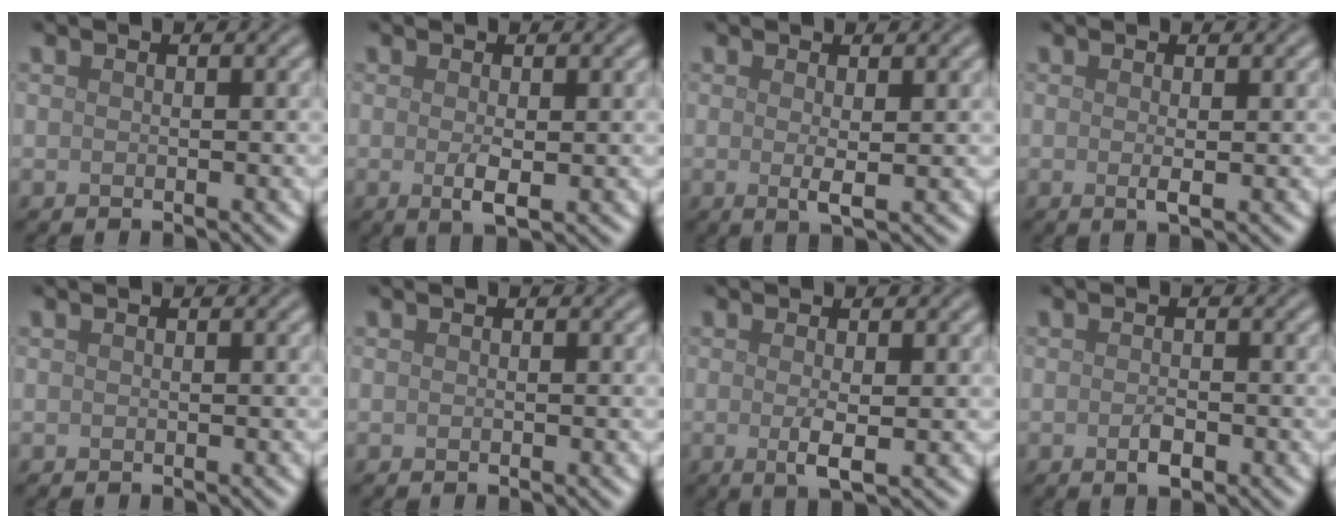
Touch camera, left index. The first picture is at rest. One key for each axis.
{"total": 1.9, "fx": -0.1, "fy": 0.5, "fz": 1.9, "tx": -0.034, "ty": -0.005, "tz": 0.000}
{"total": 1.8, "fx": 0.2, "fy": 0.3, "fz": 1.8, "tx": -0.033, "ty": -0.006, "tz": 0.002}
{"total": 1.2, "fx": 0.0, "fy": 0.2, "fz": 1.2, "tx": -0.022, "ty": -0.002, "tz": -0.002}
{"total": 0.0}
{"total": 0.0}
{"total": 2.4, "fx": -0.2, "fy": 0.4, "fz": 2.3, "tx": -0.045, "ty": -0.006, "tz": -0.001}
{"total": 1.6, "fx": -0.6, "fy": 0.7, "fz": 1.3, "tx": -0.027, "ty": -0.003, "tz": -0.012}